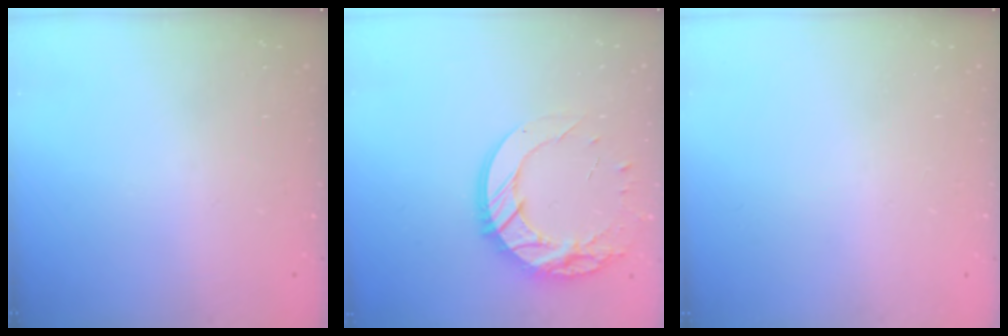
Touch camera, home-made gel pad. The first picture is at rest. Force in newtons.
{"total": 16.5, "press": 16.5, "slide": 1.4}
{"total": 0.0}